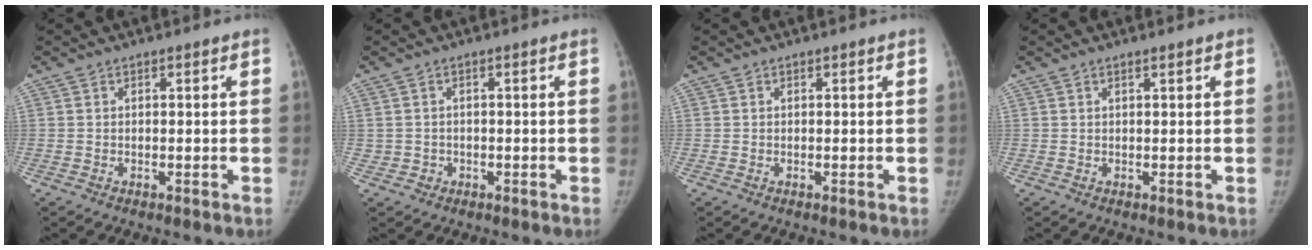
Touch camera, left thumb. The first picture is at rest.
{"total": 1.8, "force": [-0.6, 1.7, 0.1], "torque": [0.010, 0.008, -0.007]}
{"total": 0.0}
{"total": 0.6, "force": [0.4, 0.0, 0.4], "torque": [-0.002, 0.002, 0.006]}